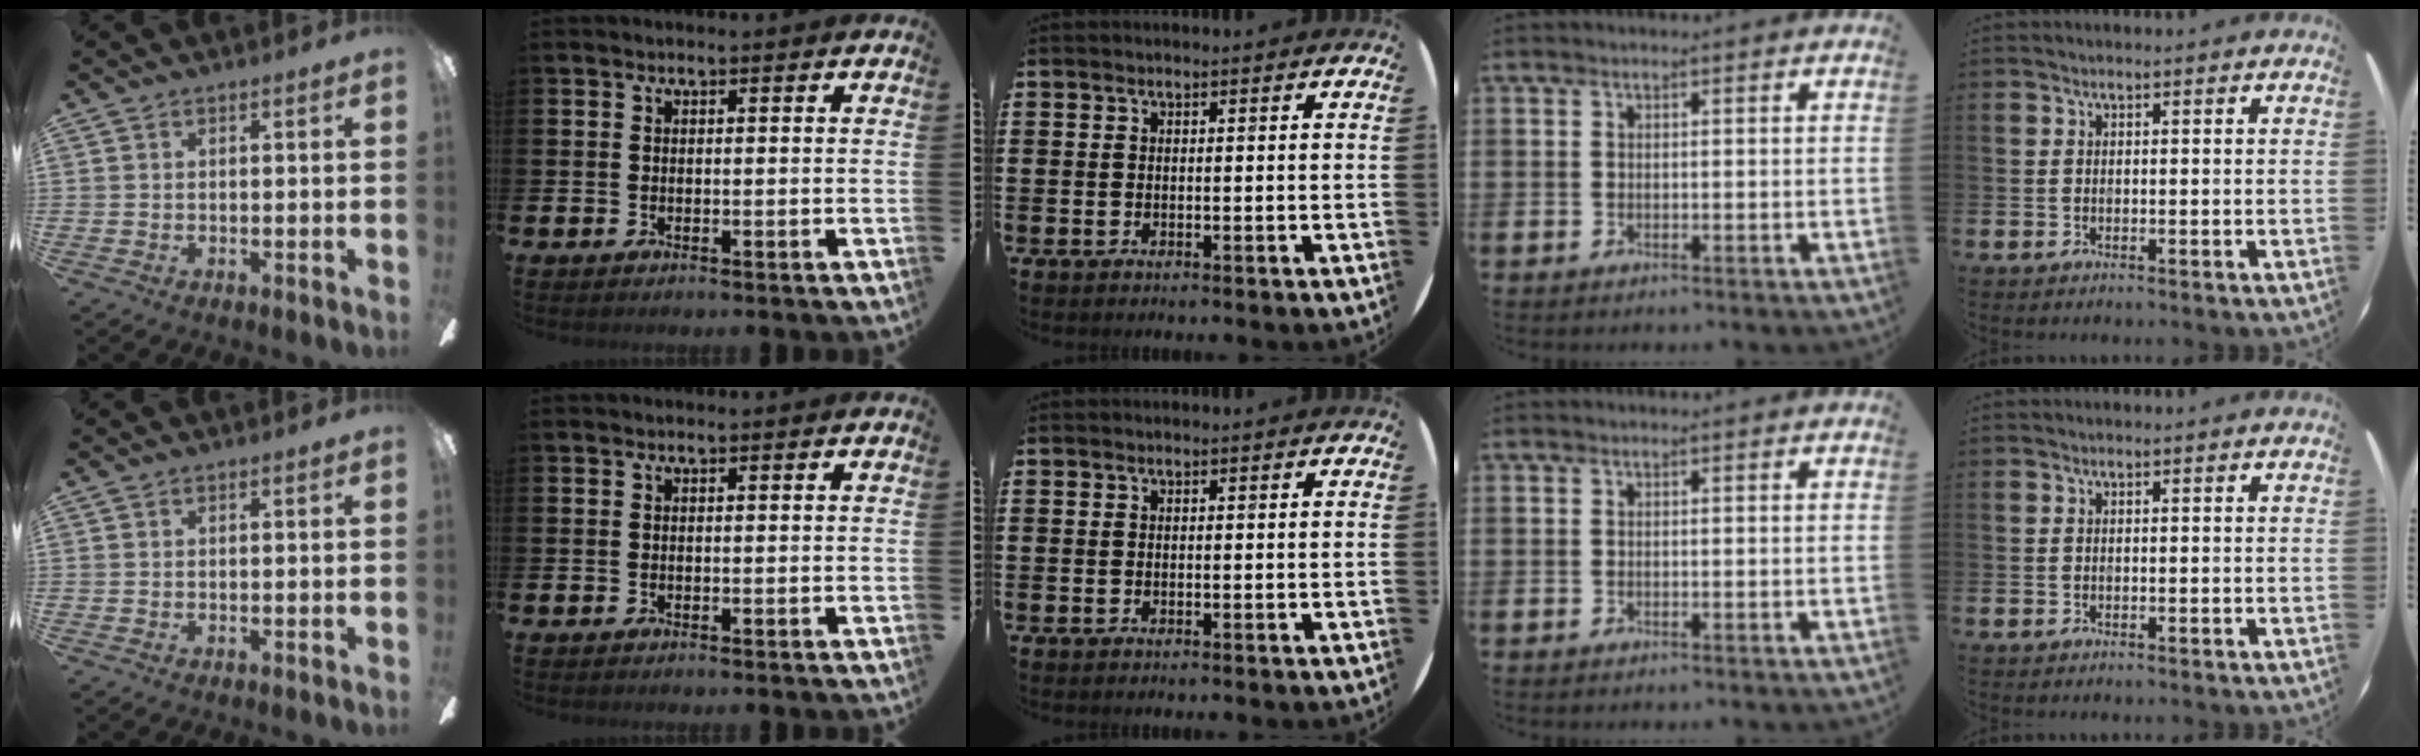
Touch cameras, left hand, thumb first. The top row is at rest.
{}